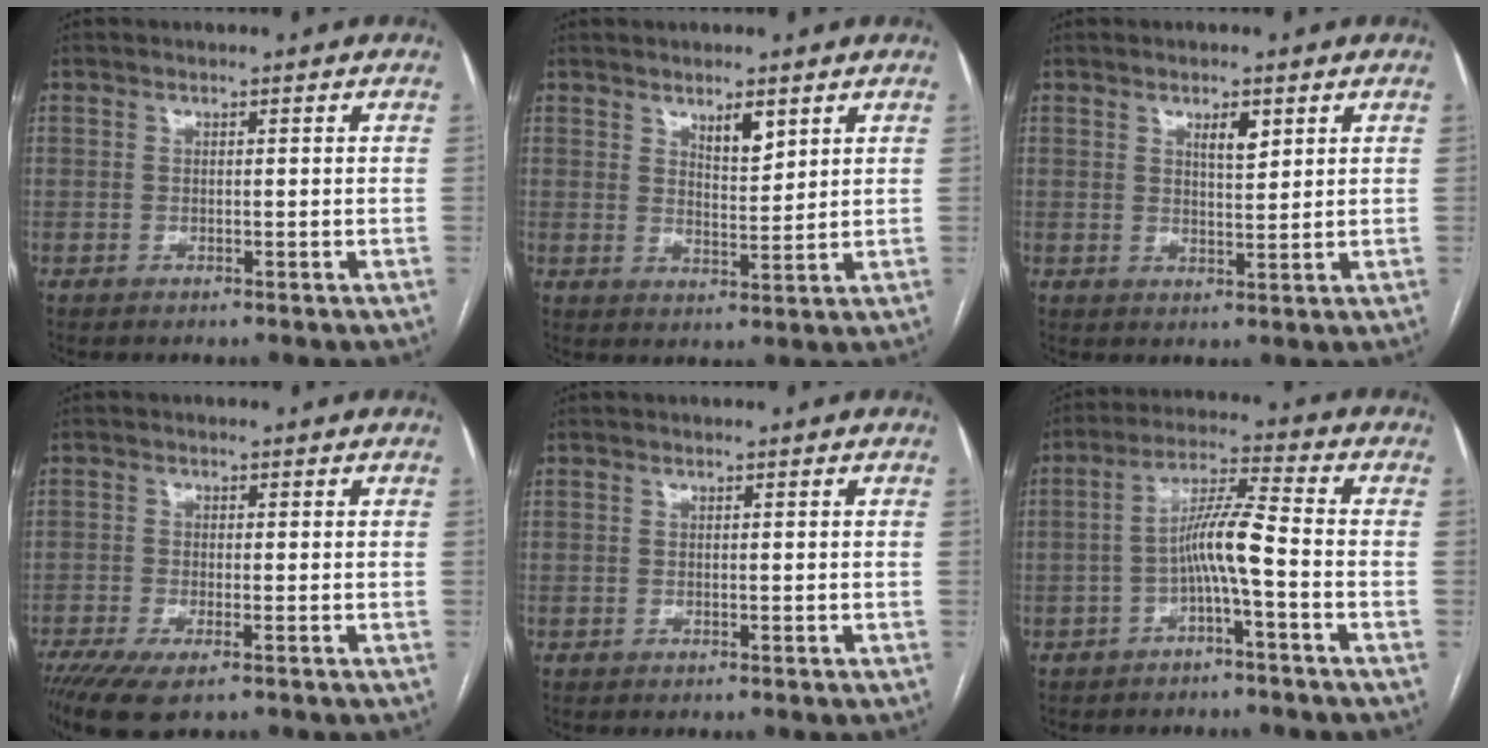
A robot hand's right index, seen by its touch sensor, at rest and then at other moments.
{"total": 4.0, "force": [2.6, 1.2, 2.8], "torque": [-0.050, -0.005, 0.046]}
{"total": 3.2, "force": [1.7, 0.9, 2.5], "torque": [-0.043, -0.002, 0.030]}
{"total": 6.5, "force": [-4.1, 1.7, 4.7], "torque": [-0.085, -0.018, -0.070]}
{"total": 0.0}
{"total": 6.8, "force": [-2.1, -0.1, 6.4], "torque": [-0.120, 0.021, -0.040]}